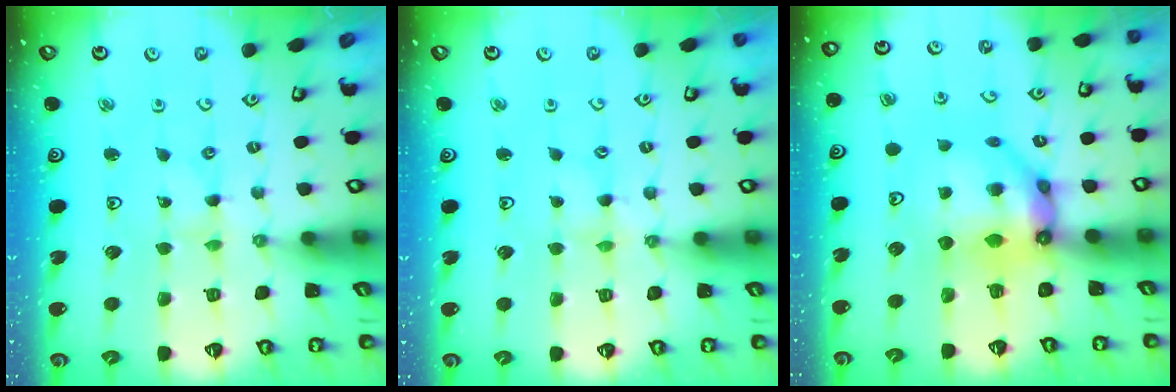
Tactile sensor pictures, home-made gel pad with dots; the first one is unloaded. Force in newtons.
{"total": 1.7, "press": 1.7, "slide": 0.2}
{"total": 11.1, "press": 11.0, "slide": 1.4}